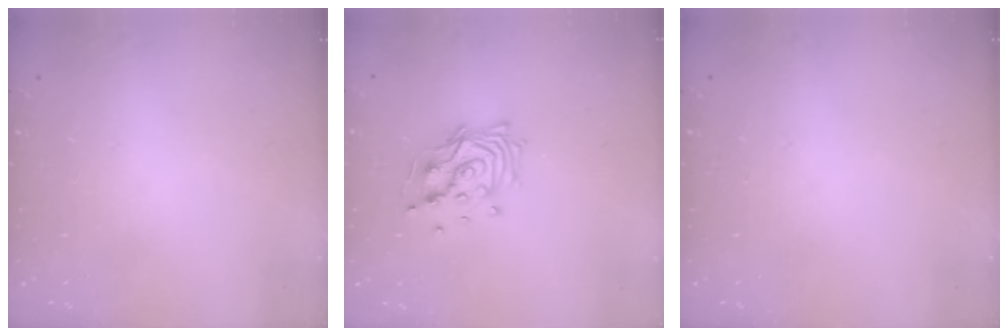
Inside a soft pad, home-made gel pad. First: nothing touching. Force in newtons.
{"total": 12.5, "press": 12.4, "slide": 1.5}
{"total": 0.0}